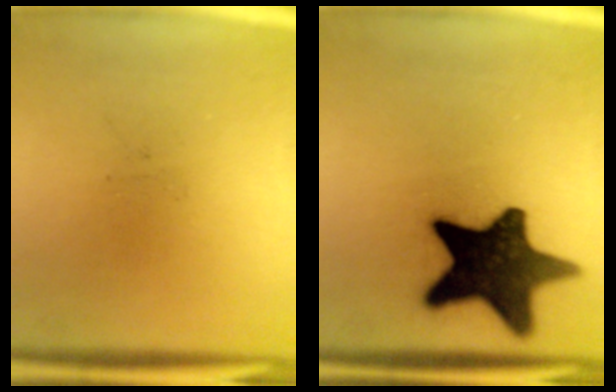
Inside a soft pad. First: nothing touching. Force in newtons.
{"total": 17.3}